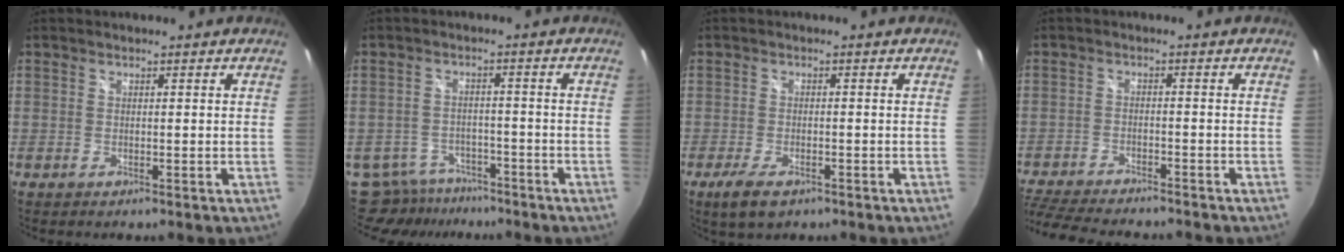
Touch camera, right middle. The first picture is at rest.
{"total": 8.2, "force": [-6.9, 4.3, 1.6], "torque": [-0.045, 0.001, -0.102]}
{"total": 5.1, "force": [-3.2, 2.1, 3.3], "torque": [-0.081, -0.016, -0.057]}
{"total": 13.9, "force": [-12.1, 3.0, 6.0], "torque": [-0.144, -0.026, -0.199]}